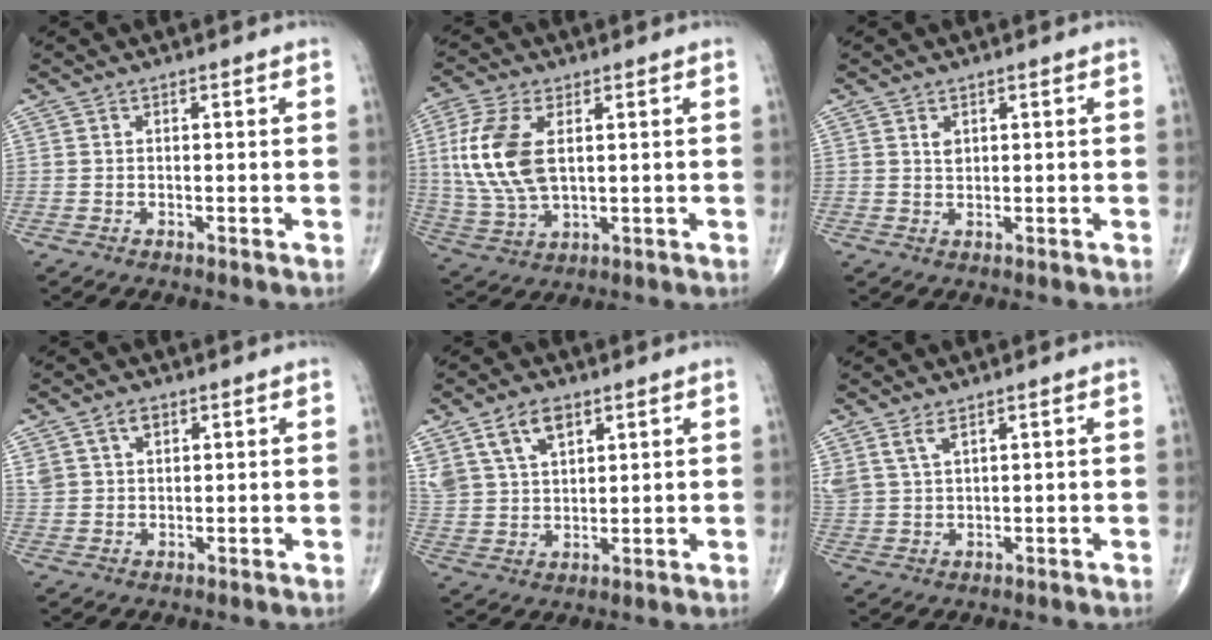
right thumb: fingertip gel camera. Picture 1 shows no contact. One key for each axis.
{"total": 13.6, "fx": 2.5, "fy": 7.3, "fz": 11.2, "tx": -0.250, "ty": -0.007, "tz": 0.055}
{"total": 1.6, "fx": 0.7, "fy": 1.1, "fz": 0.9, "tx": -0.009, "ty": -0.004, "tz": 0.015}
{"total": 4.7, "fx": 2.5, "fy": 3.0, "fz": 2.5, "tx": -0.036, "ty": -0.006, "tz": 0.051}
{"total": 9.9, "fx": 5.7, "fy": 5.7, "fz": 5.8, "tx": -0.099, "ty": -0.015, "tz": 0.119}
{"total": 4.3, "fx": 2.8, "fy": 1.7, "fz": 2.8, "tx": -0.061, "ty": -0.008, "tz": 0.067}